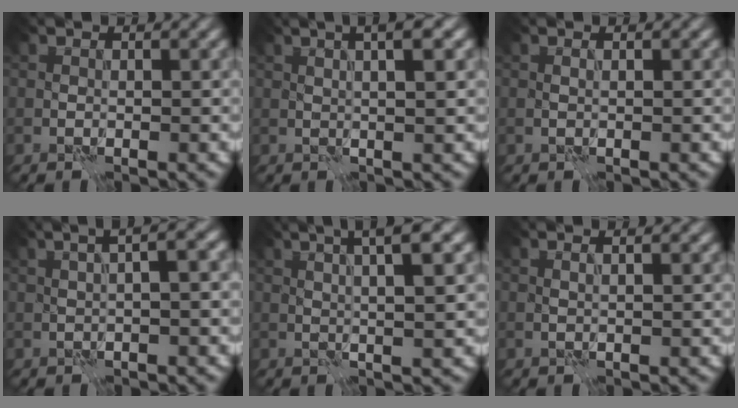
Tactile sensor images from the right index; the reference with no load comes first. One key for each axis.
{"total": 4.8, "fx": 2.1, "fy": 1.5, "fz": 4.1, "tx": -0.037, "ty": 0.023, "tz": 0.009}
{"total": 0.9, "fx": 0.6, "fy": 0.2, "fz": 0.7, "tx": -0.012, "ty": -0.001, "tz": 0.001}
{"total": 5.4, "fx": 1.7, "fy": 2.0, "fz": 4.7, "tx": -0.045, "ty": 0.030, "tz": 0.007}
{"total": 5.5, "fx": 2.2, "fy": 1.1, "fz": 4.9, "tx": -0.060, "ty": 0.021, "tz": 0.032}
{"total": 1.8, "fx": 1.1, "fy": 0.6, "fz": 1.3, "tx": -0.013, "ty": 0.000, "tz": -0.001}